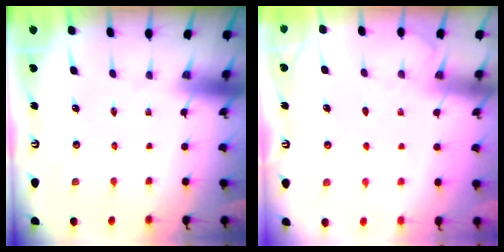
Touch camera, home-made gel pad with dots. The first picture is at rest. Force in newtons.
{"total": 4.0, "press": 4.0, "slide": 0.5}